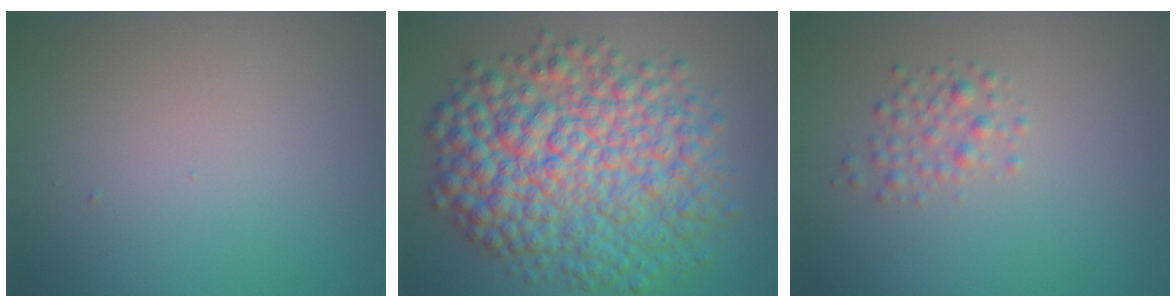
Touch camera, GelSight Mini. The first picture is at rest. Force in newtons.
{"total": 11.6, "press": 11.6, "slide": 0.0}
{"total": 1.8, "press": 1.8, "slide": 0.1}